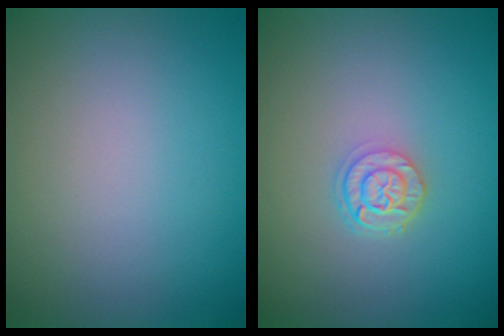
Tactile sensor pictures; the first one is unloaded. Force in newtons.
{"total": 2.3, "press": 1.9, "slide": 1.4}